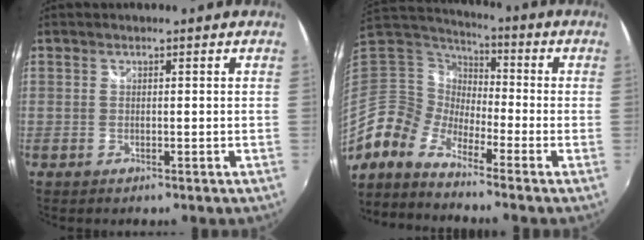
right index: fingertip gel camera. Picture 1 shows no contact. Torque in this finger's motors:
{"motor_torque": [-0.13, -0.06, -0.40, -0.17]}